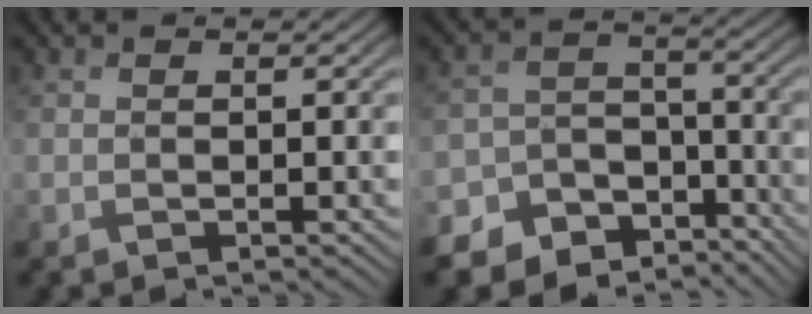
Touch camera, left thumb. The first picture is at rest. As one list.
[{"total": 14.1, "force": [-10.5, 8.8, 2.9], "torque": [-0.104, -0.045, -0.143]}]